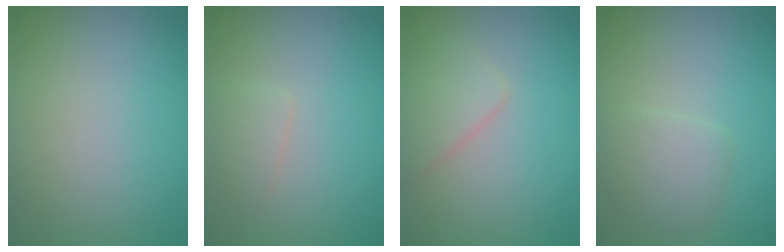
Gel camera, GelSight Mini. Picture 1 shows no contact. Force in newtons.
{"total": 1.2, "press": 1.2, "slide": 0.1}
{"total": 2.5, "press": 2.5, "slide": 0.1}
{"total": 2.6, "press": 2.6, "slide": 0.1}